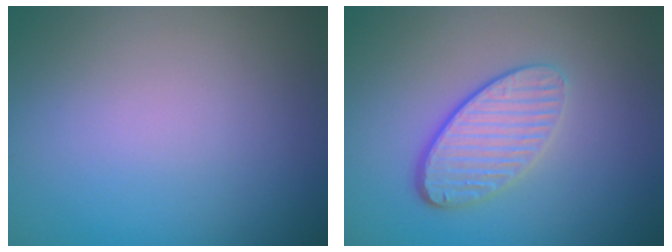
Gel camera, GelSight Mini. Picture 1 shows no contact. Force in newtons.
{"total": 4.2, "press": 3.2, "slide": 2.8}